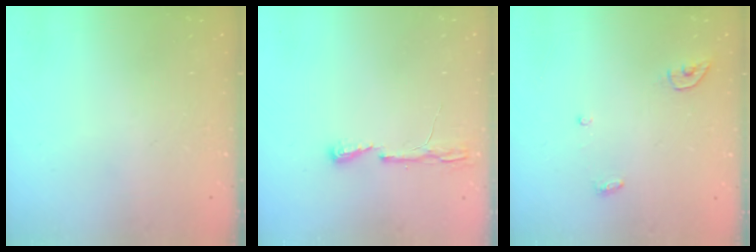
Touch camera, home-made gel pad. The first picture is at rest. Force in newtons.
{"total": 4.3, "press": 4.2, "slide": 0.6}
{"total": 3.8, "press": 3.7, "slide": 0.3}